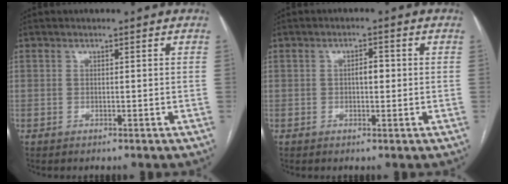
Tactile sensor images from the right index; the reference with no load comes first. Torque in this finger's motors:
{"motor_torque": [0.73, 0.20, 0.14, 0.05]}